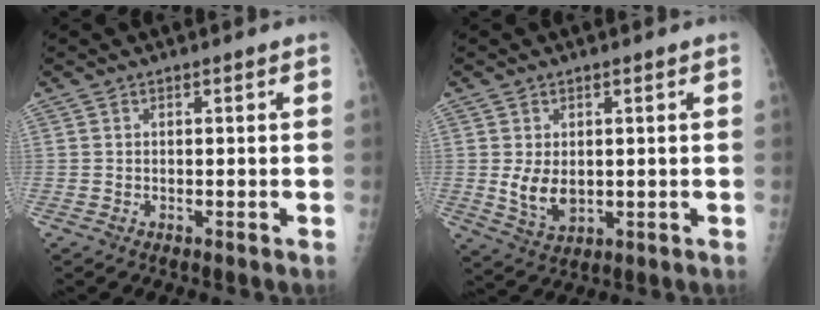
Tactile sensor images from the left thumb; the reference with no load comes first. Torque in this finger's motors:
{"motor_torque": [-0.23, 0.46, 0.46, -0.12, 0.08]}